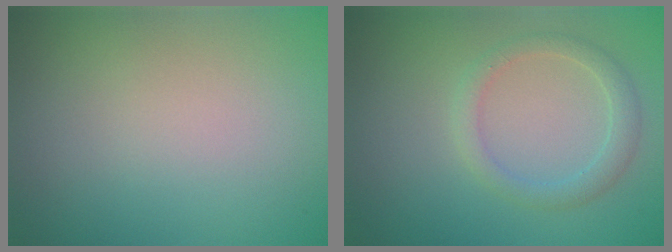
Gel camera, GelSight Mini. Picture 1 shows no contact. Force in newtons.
{"total": 2.2, "press": 2.2, "slide": 0.1}